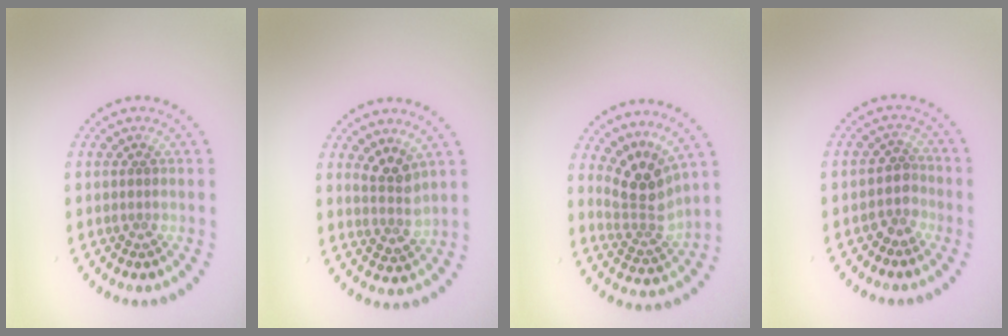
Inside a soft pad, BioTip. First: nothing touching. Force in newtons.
{"total": 2.4, "press": 1.9, "slide": 1.5}
{"total": 3.8, "press": 2.6, "slide": 2.7}
{"total": 2.0, "press": 1.6, "slide": 1.2}